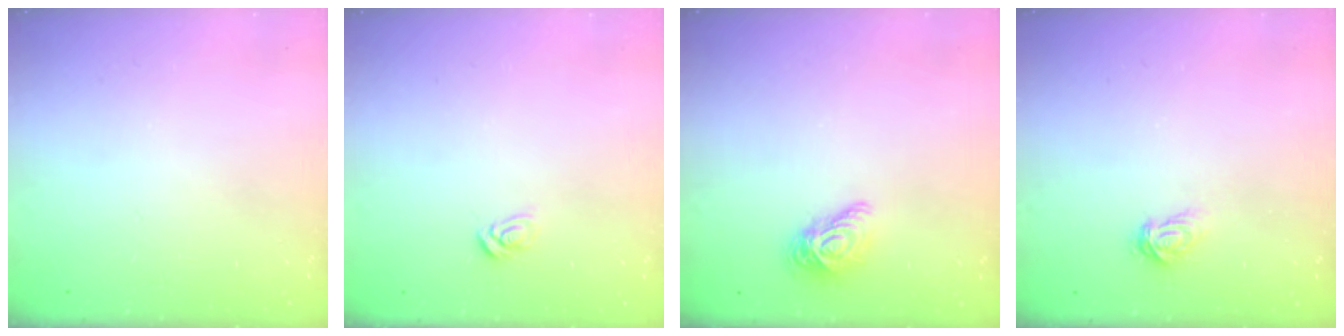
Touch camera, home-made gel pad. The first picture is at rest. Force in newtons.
{"total": 4.2, "press": 4.2, "slide": 0.3}
{"total": 9.3, "press": 9.3, "slide": 0.3}
{"total": 3.4, "press": 3.4, "slide": 0.3}